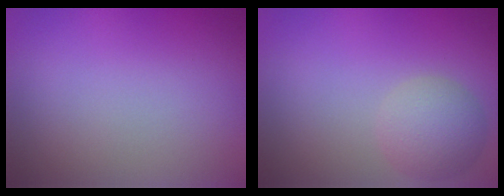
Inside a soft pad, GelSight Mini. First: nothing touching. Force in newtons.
{"total": 3.5, "press": 3.5, "slide": 0.2}